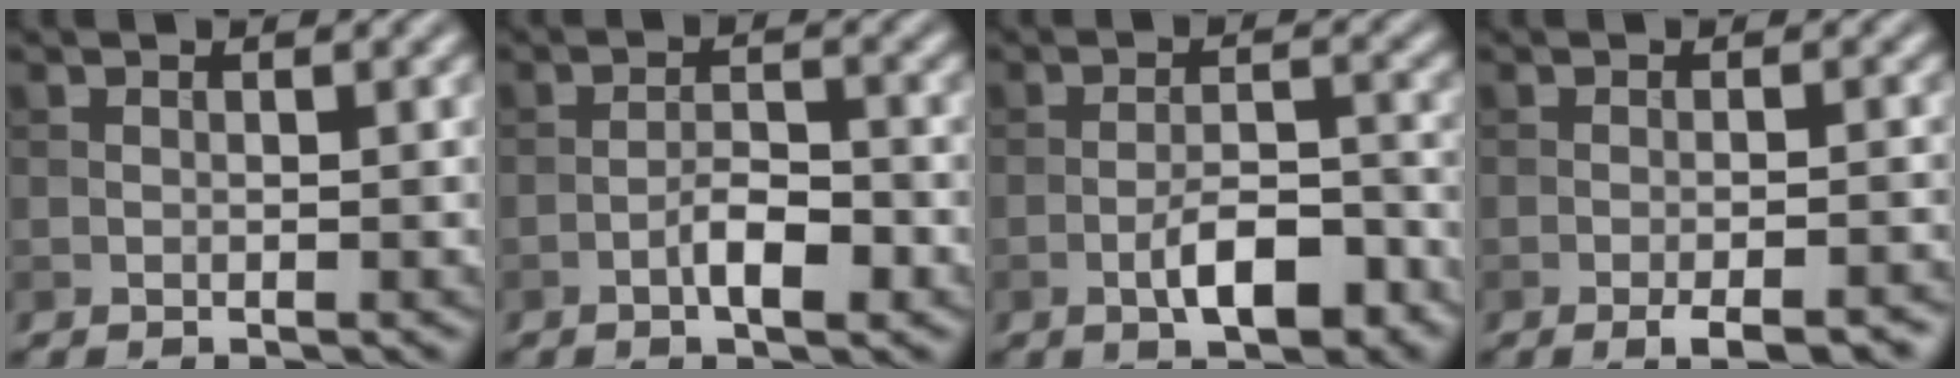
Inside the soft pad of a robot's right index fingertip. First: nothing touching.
{"total": 3.2, "force": [-1.6, 1.0, 2.6], "torque": [-0.043, 0.007, -0.030]}
{"total": 5.4, "force": [-2.6, 2.0, 4.3], "torque": [-0.070, 0.004, -0.040]}
{"total": 4.2, "force": [-2.8, 1.0, 3.0], "torque": [-0.044, -0.003, -0.034]}